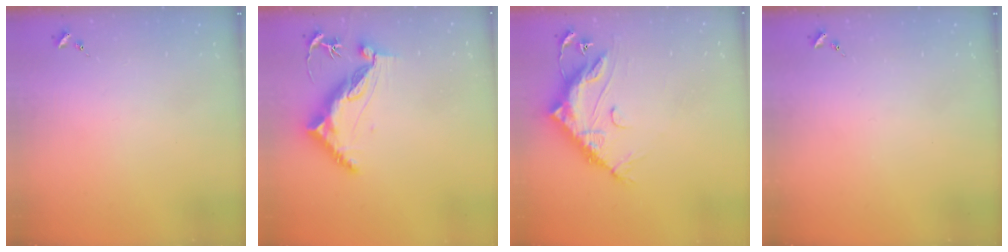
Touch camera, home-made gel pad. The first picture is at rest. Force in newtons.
{"total": 10.7, "press": 10.6, "slide": 1.2}
{"total": 15.2, "press": 15.2, "slide": 1.0}
{"total": 0.0}